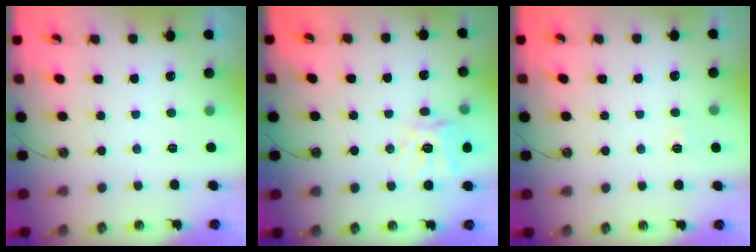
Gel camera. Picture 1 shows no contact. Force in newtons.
{"total": 14.1, "press": 14.0, "slide": 1.8}
{"total": 3.4, "press": 3.4, "slide": 0.5}